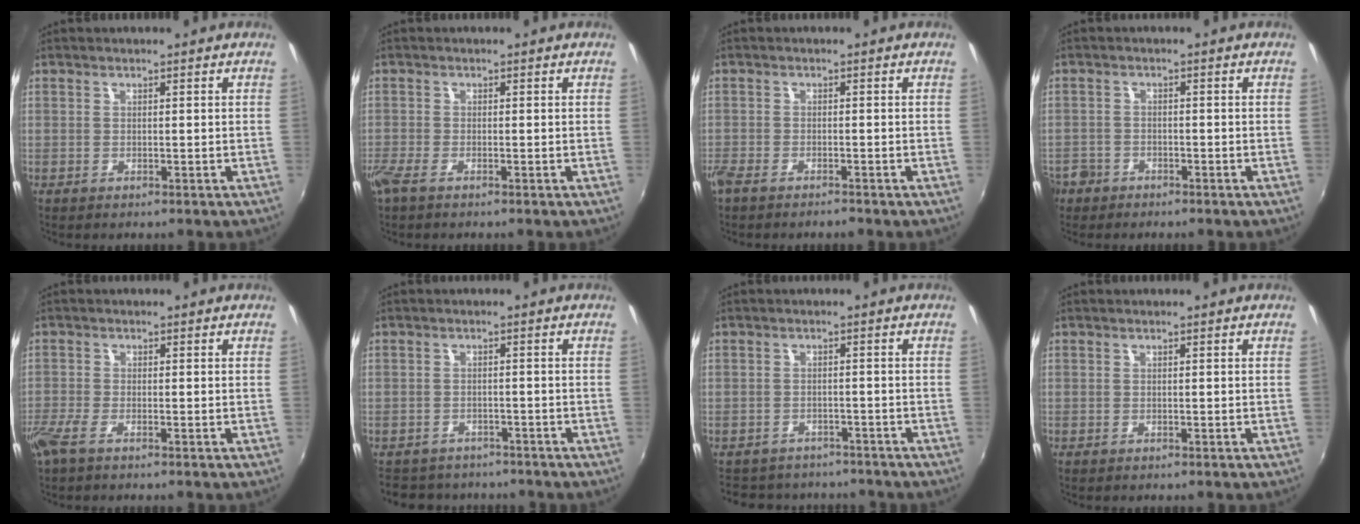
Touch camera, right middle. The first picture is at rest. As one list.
[{"total": 2.6, "force": [-1.8, 0.4, 1.8], "torque": [-0.044, -0.011, -0.037]}, {"total": 4.0, "force": [-3.4, 1.1, 1.8], "torque": [-0.054, -0.015, -0.067]}, {"total": 5.8, "force": [-3.6, 4.3, 1.4], "torque": [-0.049, 0.003, -0.066]}, {"total": 3.3, "force": [-2.3, 0.6, 2.4], "torque": [-0.059, -0.011, -0.048]}, {"total": 6.6, "force": [-5.6, 3.3, 1.2], "torque": [-0.032, 0.009, -0.083]}, {"total": 8.3, "force": [-7.1, 4.0, 1.8], "torque": [-0.046, 0.013, -0.098]}, {"total": 0.0}]